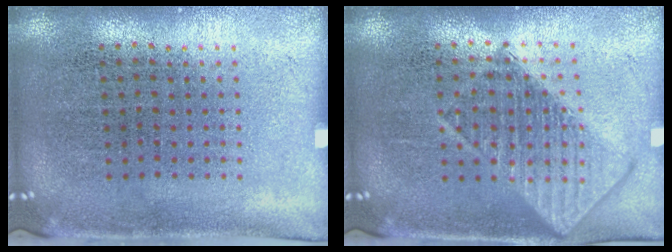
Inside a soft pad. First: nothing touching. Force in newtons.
{"total": 2.8, "press": 2.8, "slide": 0.3}